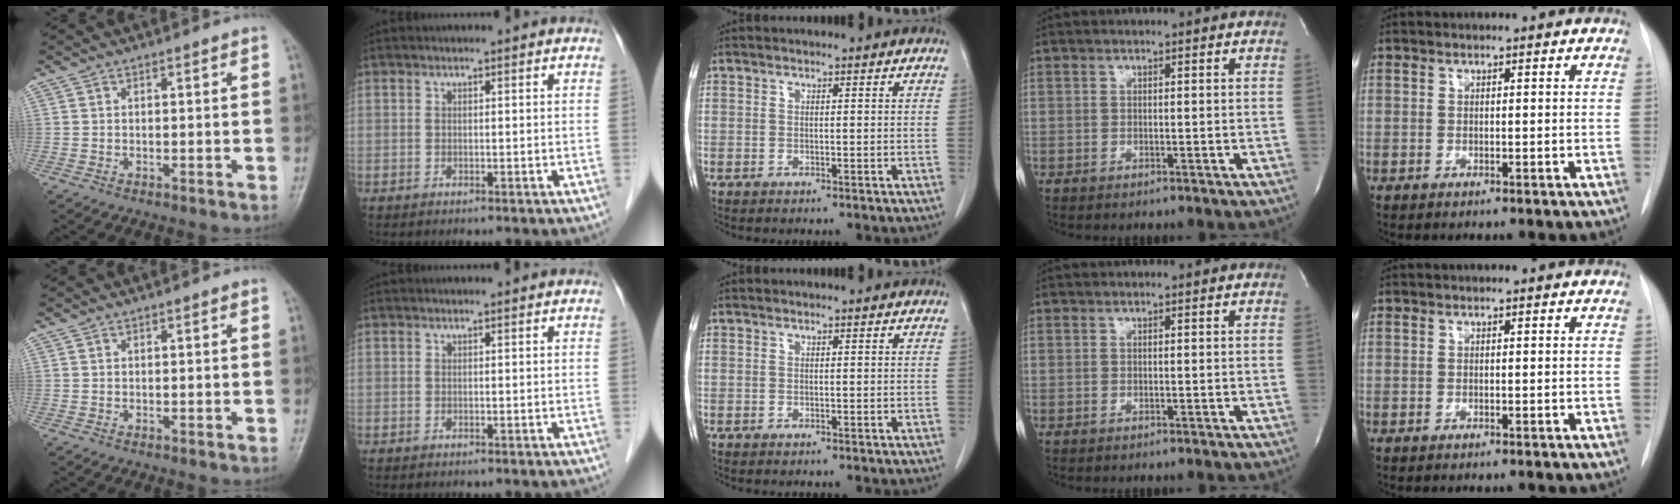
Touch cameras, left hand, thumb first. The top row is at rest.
{}